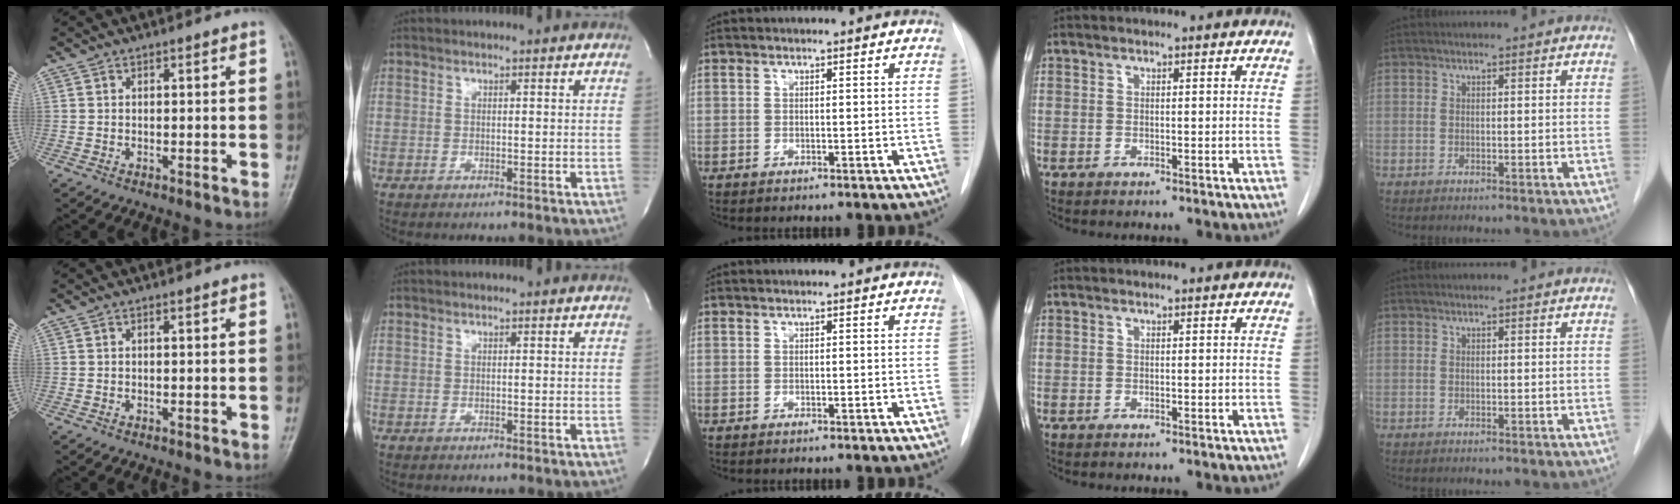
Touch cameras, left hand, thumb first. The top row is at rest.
{}